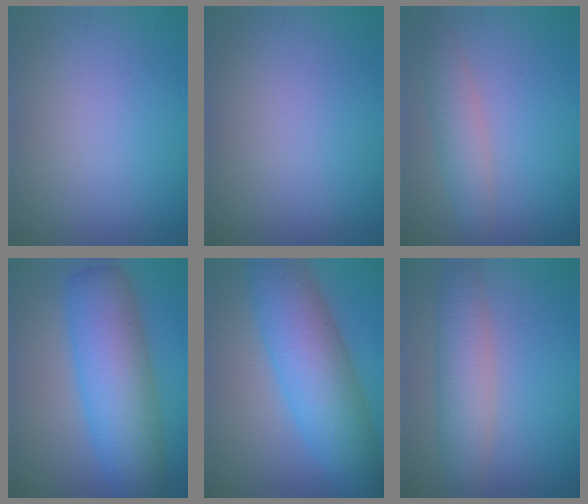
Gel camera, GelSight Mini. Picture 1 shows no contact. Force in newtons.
{"total": 0.0}
{"total": 3.0, "press": 3.0, "slide": 0.1}
{"total": 8.8, "press": 8.8, "slide": 0.0}
{"total": 8.8, "press": 8.8, "slide": 0.2}
{"total": 4.4, "press": 4.4, "slide": 0.1}